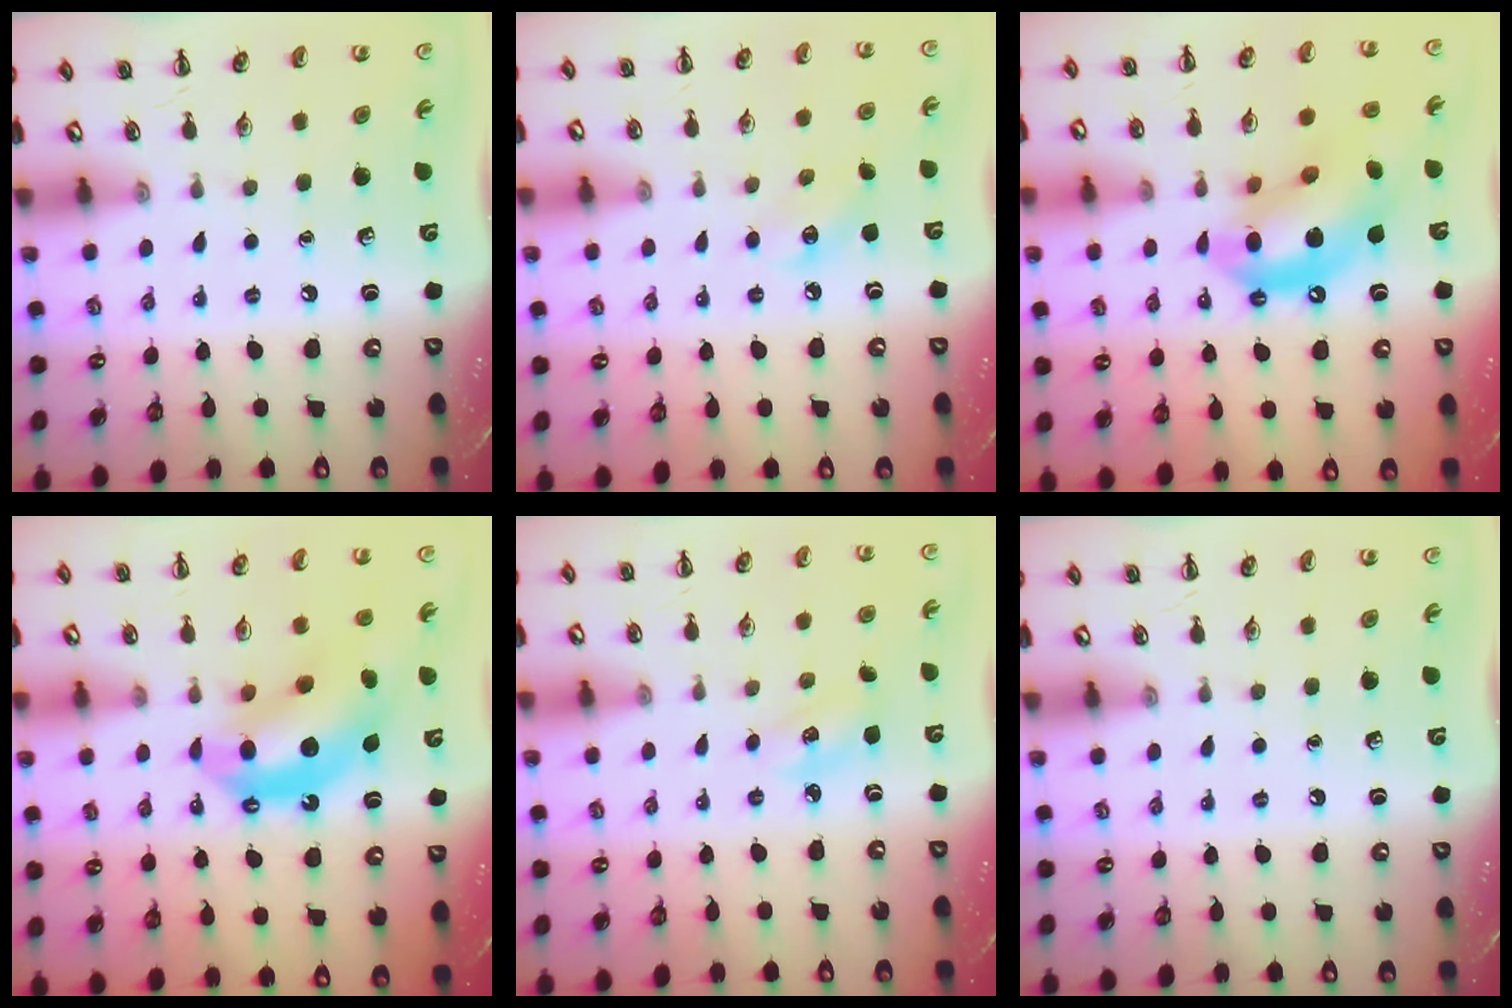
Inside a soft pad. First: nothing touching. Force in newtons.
{"total": 5.4, "press": 5.2, "slide": 1.5}
{"total": 15.0, "press": 14.5, "slide": 4.1}
{"total": 12.4, "press": 12.0, "slide": 3.2}
{"total": 4.4, "press": 4.2, "slide": 1.2}
{"total": 0.0}